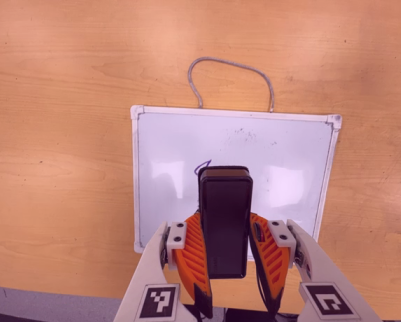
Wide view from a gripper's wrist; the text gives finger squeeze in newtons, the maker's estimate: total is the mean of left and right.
{"total": 7.1, "left": 5.7, "right": 8.5}